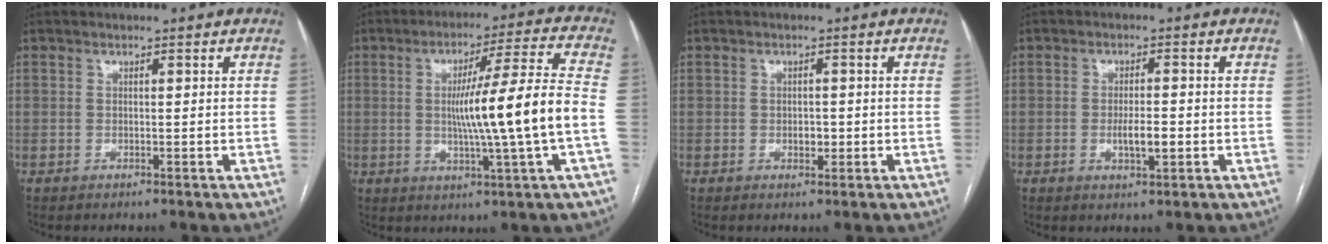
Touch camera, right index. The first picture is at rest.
{"total": 14.1, "force": [-1.4, -1.6, 13.9], "torque": [-0.227, -0.001, -0.022]}
{"total": 1.7, "force": [-0.4, 1.0, 1.3], "torque": [-0.020, 0.002, -0.003]}
{"total": 3.8, "force": [-0.9, 0.8, 3.6], "torque": [-0.064, -0.002, -0.013]}